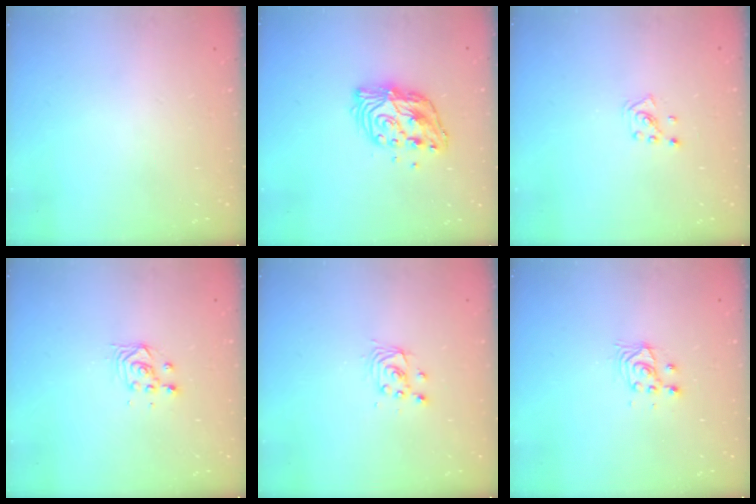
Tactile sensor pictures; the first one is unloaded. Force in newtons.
{"total": 11.1, "press": 11.1, "slide": 0.9}
{"total": 2.7, "press": 2.7, "slide": 0.5}
{"total": 3.4, "press": 3.4, "slide": 0.2}
{"total": 3.2, "press": 3.2, "slide": 0.2}
{"total": 4.6, "press": 4.6, "slide": 0.4}